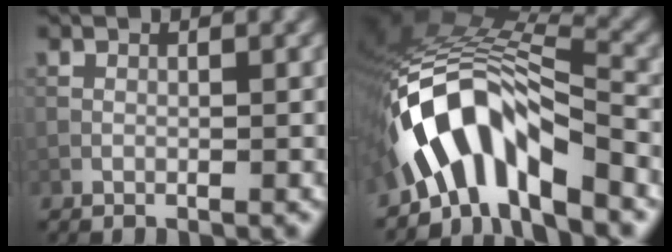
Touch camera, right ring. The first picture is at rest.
{"total": 9.9, "force": [-5.6, 3.6, 7.3], "torque": [-0.122, 0.013, -0.103]}